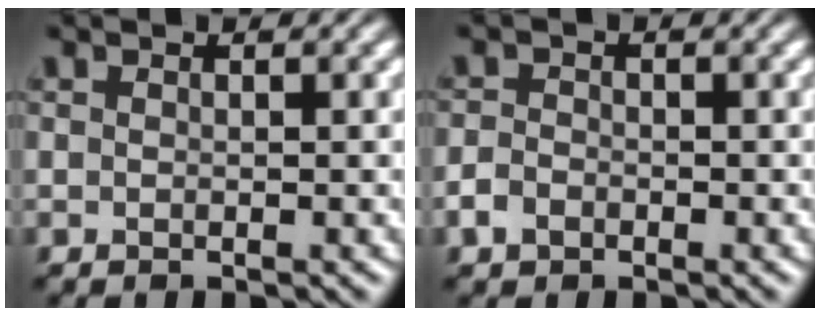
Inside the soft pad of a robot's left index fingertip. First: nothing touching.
{"total": 1.6, "force": [-1.2, 1.0, 0.4], "torque": [-0.004, -0.004, -0.028]}